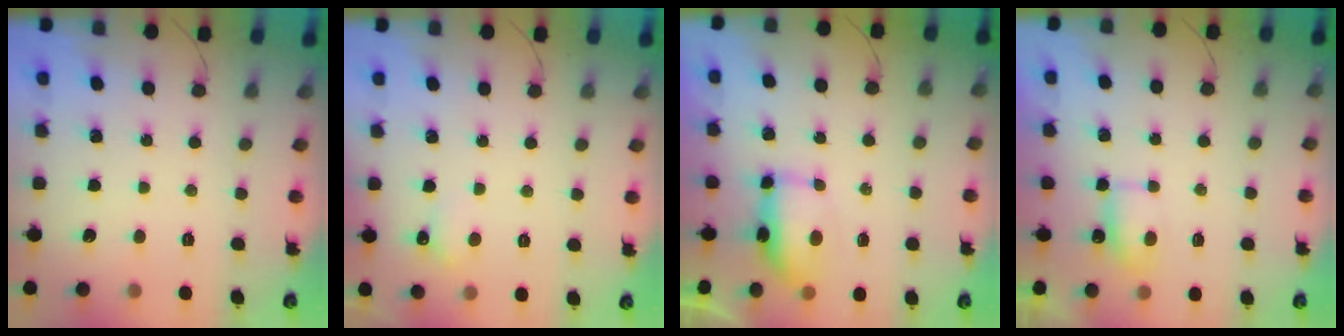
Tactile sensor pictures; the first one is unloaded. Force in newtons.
{"total": 4.1, "press": 3.9, "slide": 1.1}
{"total": 14.1, "press": 9.7, "slide": 10.3}
{"total": 4.6, "press": 4.5, "slide": 0.8}